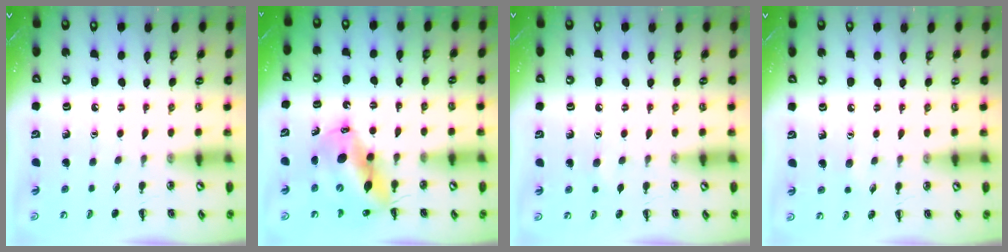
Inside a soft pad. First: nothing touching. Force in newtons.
{"total": 14.1, "press": 13.6, "slide": 3.6}
{"total": 4.0, "press": 3.9, "slide": 0.9}
{"total": 3.4, "press": 3.2, "slide": 1.0}